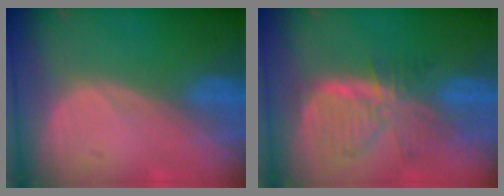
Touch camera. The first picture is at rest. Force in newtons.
{"total": 7.7, "press": 7.0, "slide": 3.3}